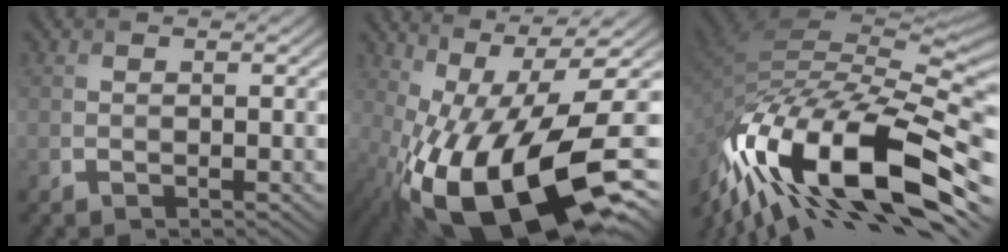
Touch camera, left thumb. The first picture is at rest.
{"total": 18.4, "force": [-6.3, 6.3, 16.1], "torque": [-0.285, -0.017, -0.111]}
{"total": 17.7, "force": [-8.4, 7.2, 13.8], "torque": [-0.283, -0.004, -0.146]}